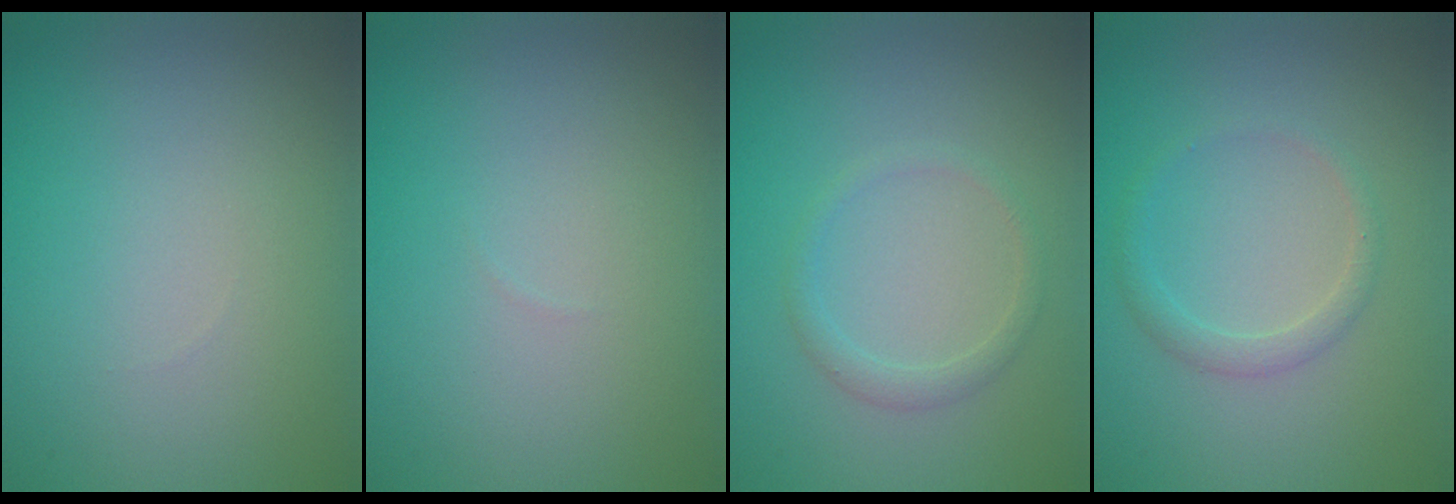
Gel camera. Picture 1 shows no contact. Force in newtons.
{"total": 0.0}
{"total": 1.3, "press": 1.3, "slide": 0.2}
{"total": 1.5, "press": 1.4, "slide": 0.0}